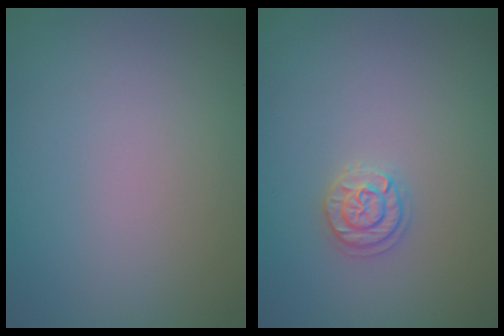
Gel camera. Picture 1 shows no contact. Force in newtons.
{"total": 1.8, "press": 1.8, "slide": 0.1}